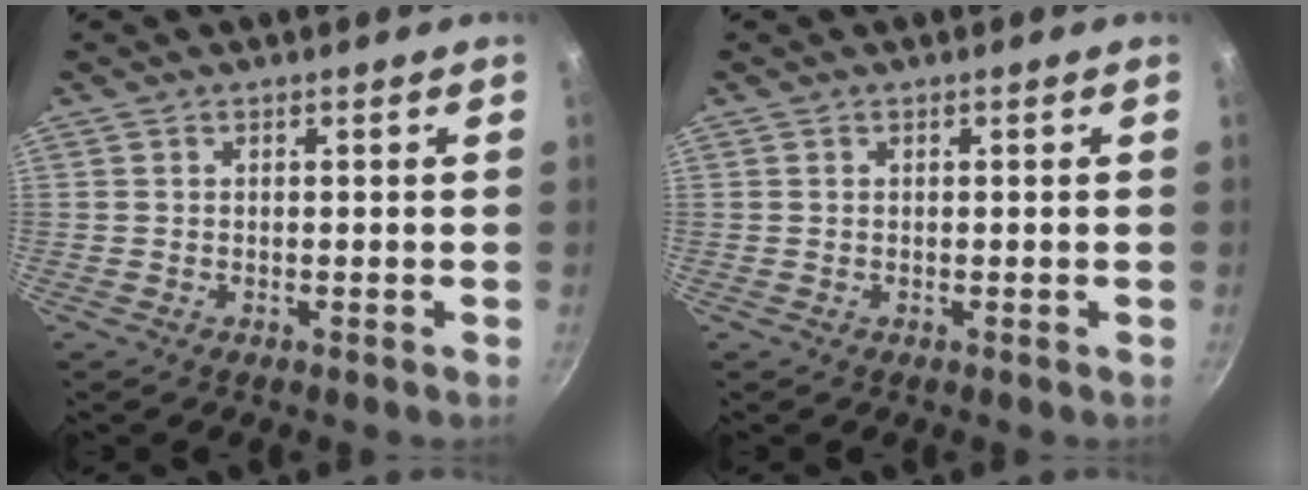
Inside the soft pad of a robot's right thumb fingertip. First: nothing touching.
{"total": 0.0}